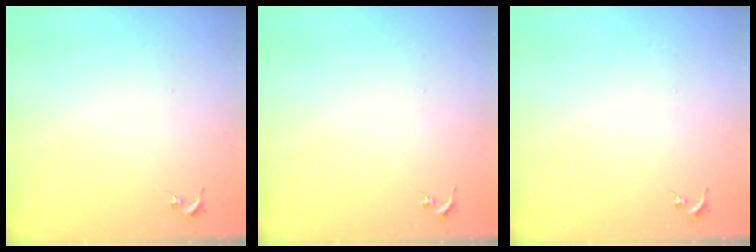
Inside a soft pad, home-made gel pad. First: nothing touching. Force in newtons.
{"total": 0.0}
{"total": 0.0}